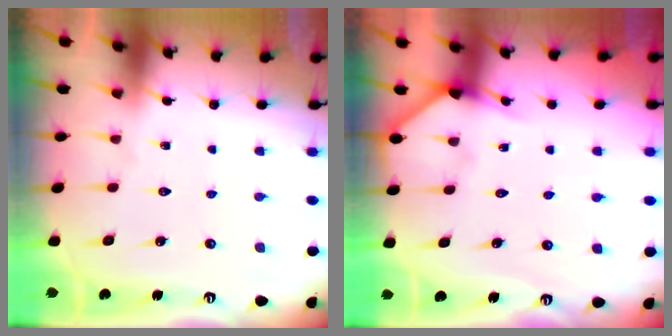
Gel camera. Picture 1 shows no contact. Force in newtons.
{"total": 4.2, "press": 4.2, "slide": 0.3}